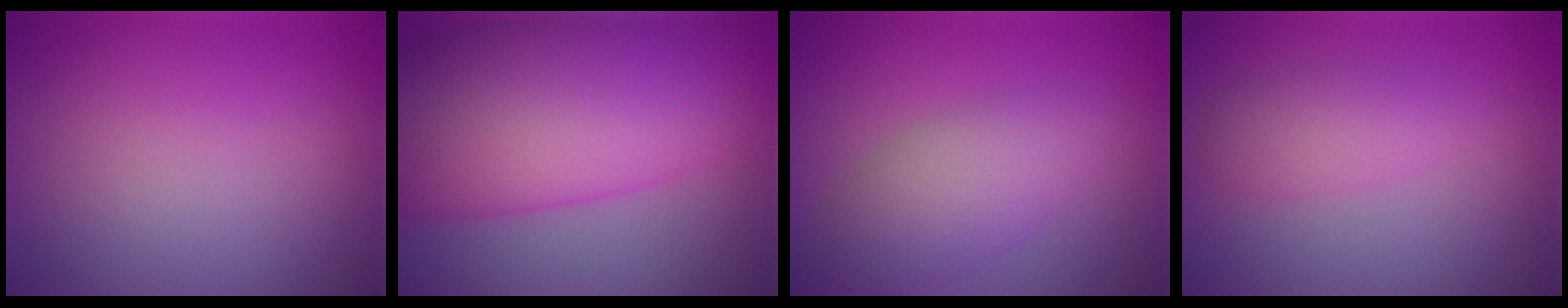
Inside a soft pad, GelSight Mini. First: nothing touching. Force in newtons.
{"total": 12.4, "press": 12.4, "slide": 0.0}
{"total": 4.6, "press": 4.6, "slide": 0.2}
{"total": 2.2, "press": 2.2, "slide": 0.0}